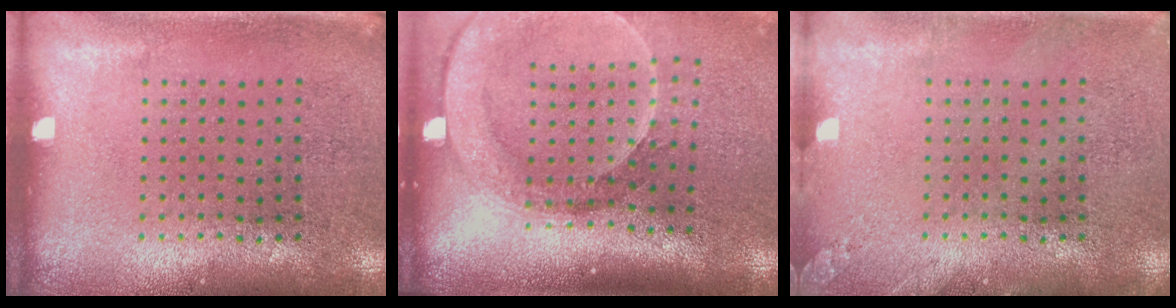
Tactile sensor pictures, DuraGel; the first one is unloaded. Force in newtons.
{"total": 2.6, "press": 2.0, "slide": 1.7}
{"total": 1.0, "press": 1.0, "slide": 0.1}